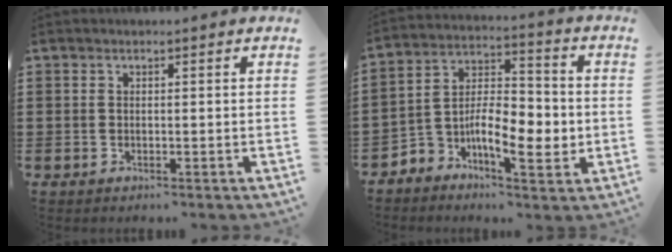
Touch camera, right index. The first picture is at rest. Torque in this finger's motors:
{"motor_torque": [1.16, -0.61, 0.35, 0.16]}